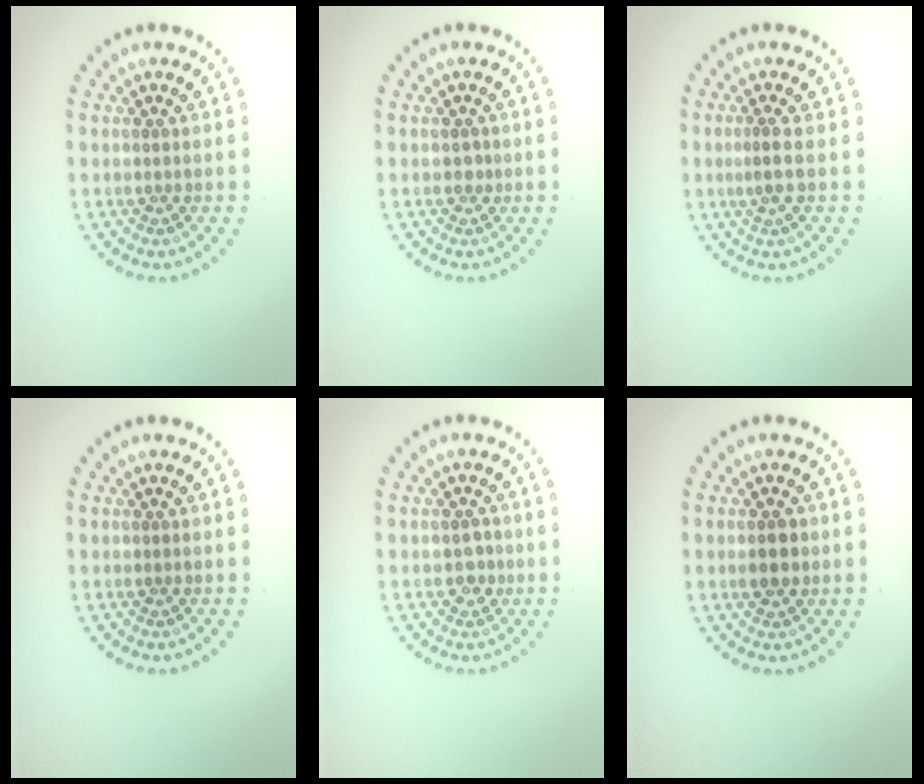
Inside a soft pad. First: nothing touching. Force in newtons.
{"total": 0.7, "press": 0.6, "slide": 0.3}
{"total": 1.6, "press": 1.3, "slide": 1.0}
{"total": 0.0}
{"total": 1.5, "press": 1.4, "slide": 0.3}
{"total": 2.3, "press": 2.3, "slide": 0.1}